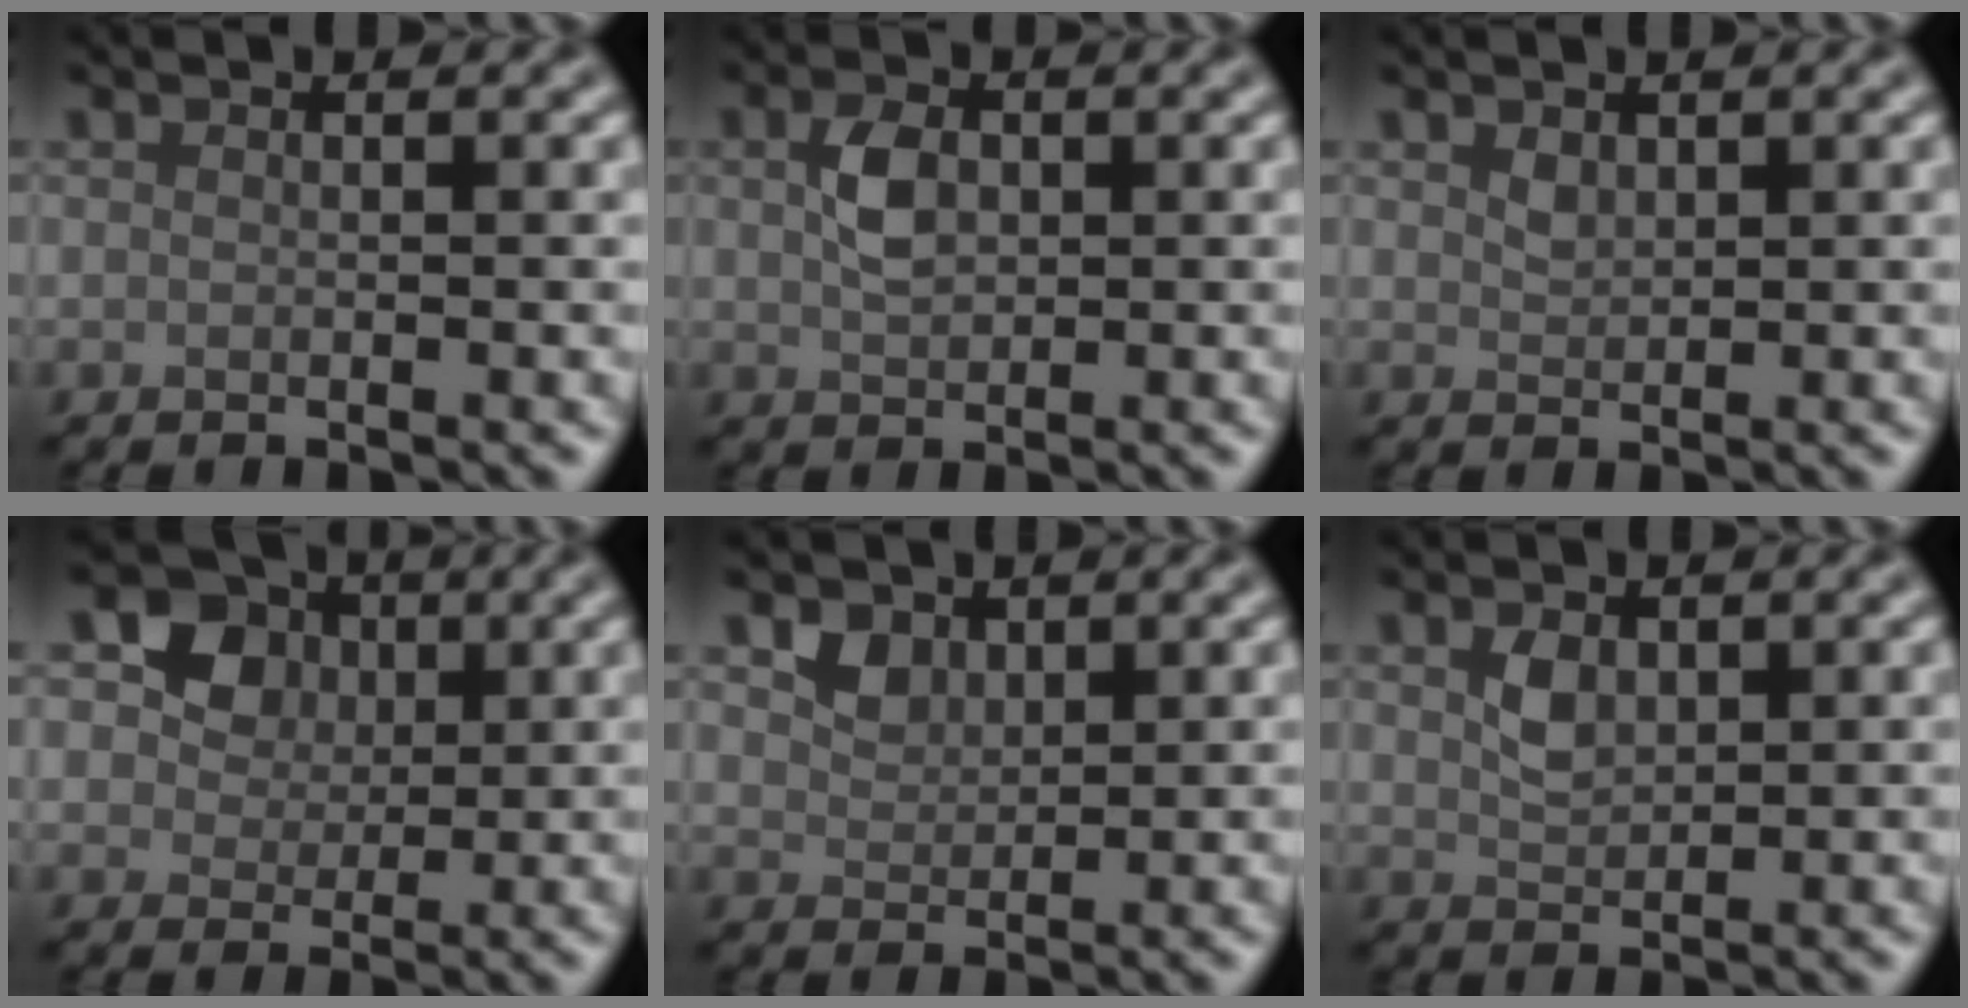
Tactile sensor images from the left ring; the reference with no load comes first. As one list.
[{"total": 2.7, "force": [0.4, 1.8, 2.0], "torque": [-0.042, 0.003, 0.008]}, {"total": 1.0, "force": [0.6, 0.6, 0.5], "torque": [-0.012, 0.000, 0.016]}, {"total": 7.2, "force": [3.2, 5.6, 3.1], "torque": [-0.065, 0.006, 0.047]}, {"total": 2.0, "force": [1.2, 1.4, 0.7], "torque": [-0.018, -0.003, 0.023]}, {"total": 1.9, "force": [0.7, 1.2, 1.2], "torque": [-0.023, -0.001, 0.016]}]